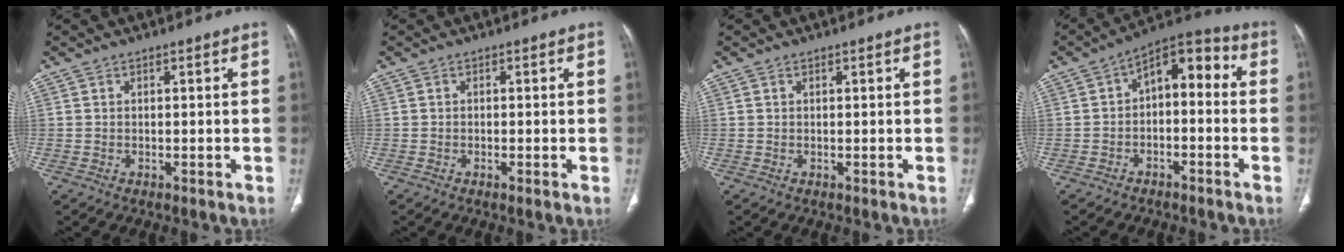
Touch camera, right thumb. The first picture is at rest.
{"total": 0.9, "force": [-0.3, 0.1, 0.8], "torque": [-0.020, -0.002, -0.008]}
{"total": 0.0}
{"total": 9.7, "force": [-0.6, 5.7, 7.8], "torque": [-0.078, 0.049, -0.022]}